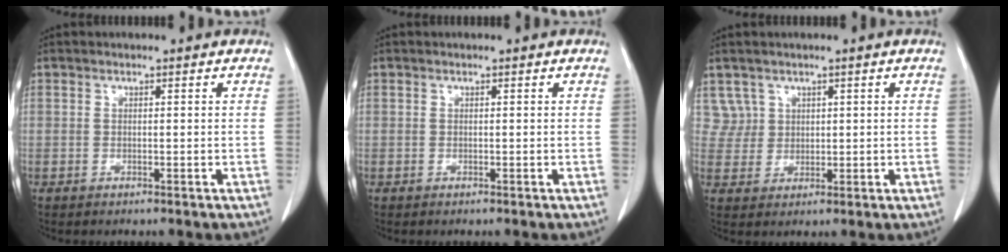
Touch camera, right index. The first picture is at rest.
{"total": 0.0}
{"total": 3.6, "force": [2.0, 3.0, -0.5], "torque": [0.025, 0.008, 0.039]}